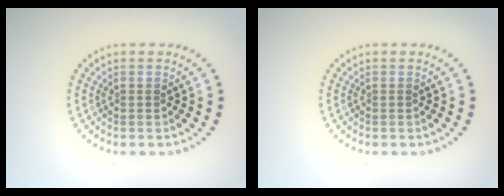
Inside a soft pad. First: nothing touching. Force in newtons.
{"total": 0.0}